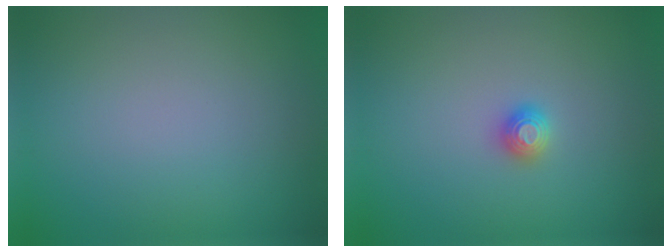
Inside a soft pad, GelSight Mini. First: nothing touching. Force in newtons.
{"total": 1.2, "press": 1.2, "slide": 0.1}